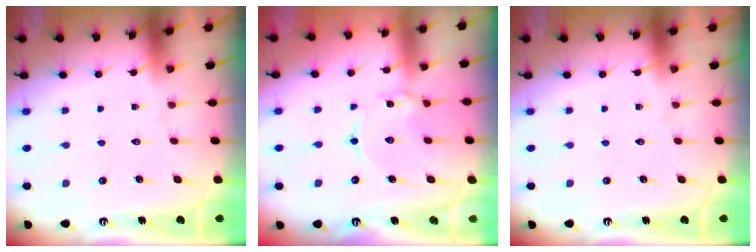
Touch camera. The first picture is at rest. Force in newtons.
{"total": 2.2, "press": 2.2, "slide": 0.3}
{"total": 0.0}